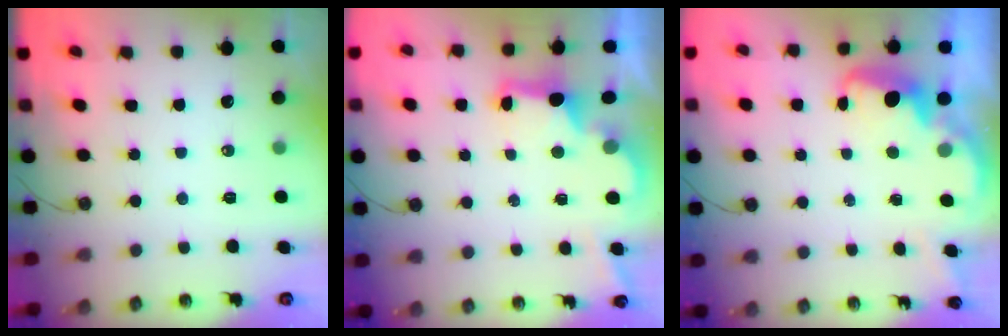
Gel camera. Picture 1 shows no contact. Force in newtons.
{"total": 2.9, "press": 2.8, "slide": 0.9}
{"total": 2.6, "press": 2.6, "slide": 0.5}